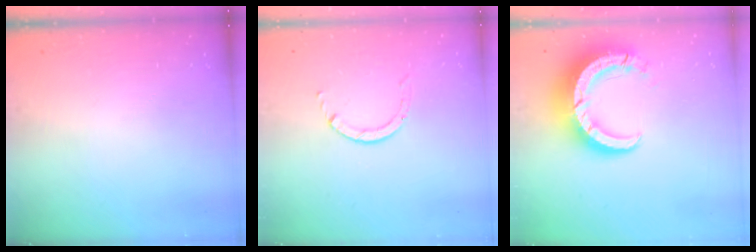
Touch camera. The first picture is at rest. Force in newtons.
{"total": 1.4, "press": 1.4, "slide": 0.1}
{"total": 11.5, "press": 11.5, "slide": 1.1}